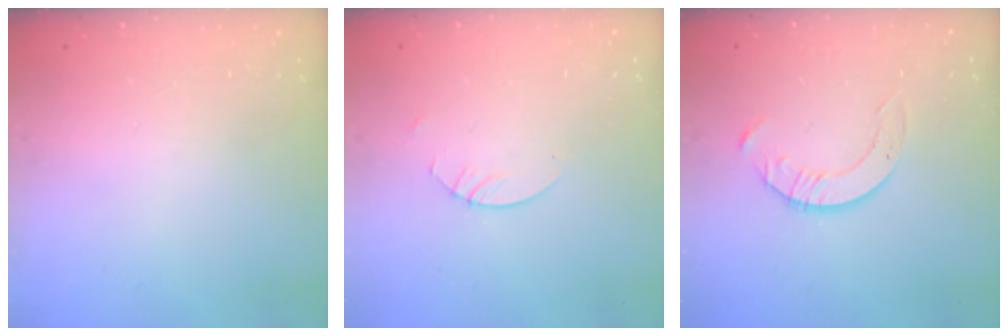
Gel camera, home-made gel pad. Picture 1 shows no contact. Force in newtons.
{"total": 2.7, "press": 2.7, "slide": 0.2}
{"total": 3.5, "press": 3.4, "slide": 0.4}